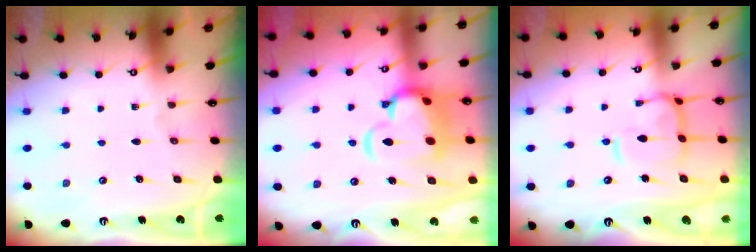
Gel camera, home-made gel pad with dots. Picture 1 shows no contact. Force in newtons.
{"total": 9.8, "press": 9.6, "slide": 2.0}
{"total": 6.2, "press": 6.2, "slide": 0.8}